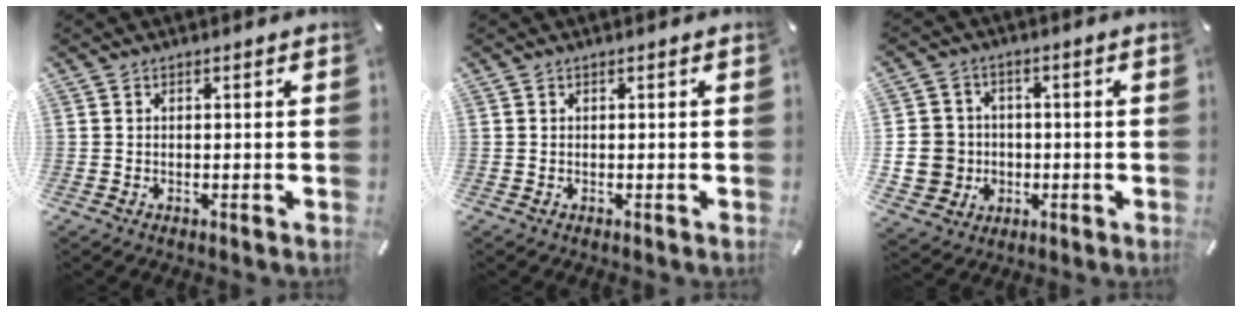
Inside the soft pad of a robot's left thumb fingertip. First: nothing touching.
{"total": 0.0}
{"total": 10.3, "force": [-0.8, 9.7, 3.4], "torque": [-0.087, 0.009, -0.010]}